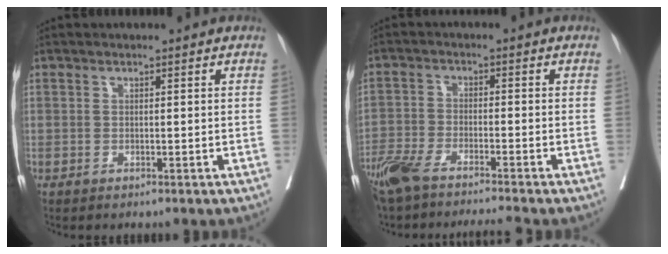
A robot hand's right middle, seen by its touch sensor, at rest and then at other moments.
{"total": 9.5, "force": [-8.1, 0.3, 4.9], "torque": [-0.087, -0.021, -0.142]}